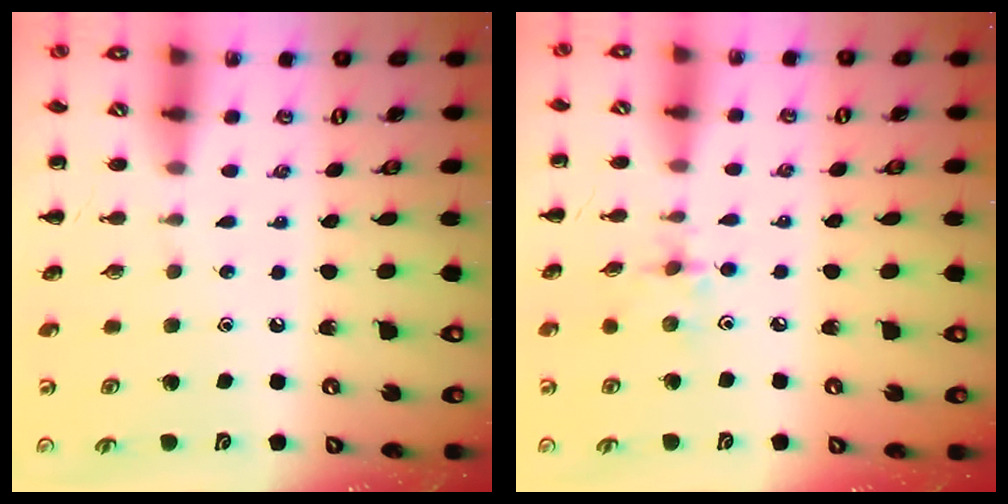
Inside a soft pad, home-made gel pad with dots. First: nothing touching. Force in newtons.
{"total": 2.7, "press": 2.7, "slide": 0.5}